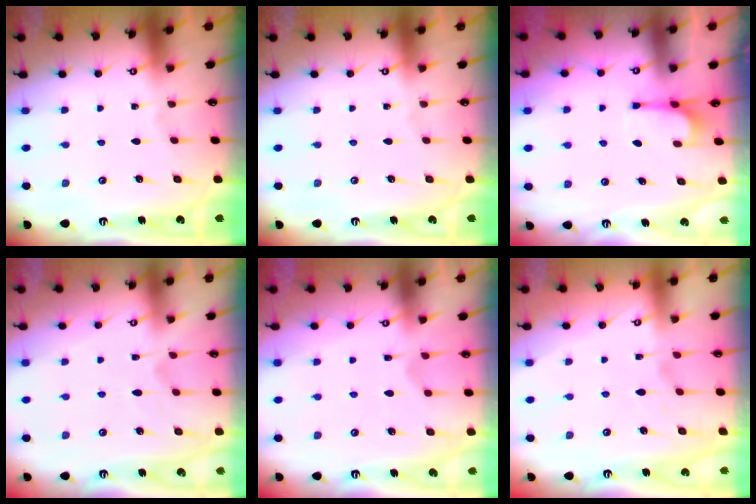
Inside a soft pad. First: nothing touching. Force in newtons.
{"total": 0.0}
{"total": 2.7, "press": 2.6, "slide": 0.5}
{"total": 2.7, "press": 2.5, "slide": 1.2}
{"total": 2.8, "press": 2.6, "slide": 1.2}
{"total": 1.1, "press": 0.4, "slide": 1.1}